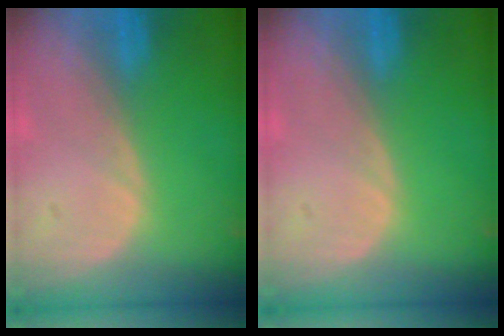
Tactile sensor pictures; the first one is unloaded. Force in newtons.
{"total": 0.0}